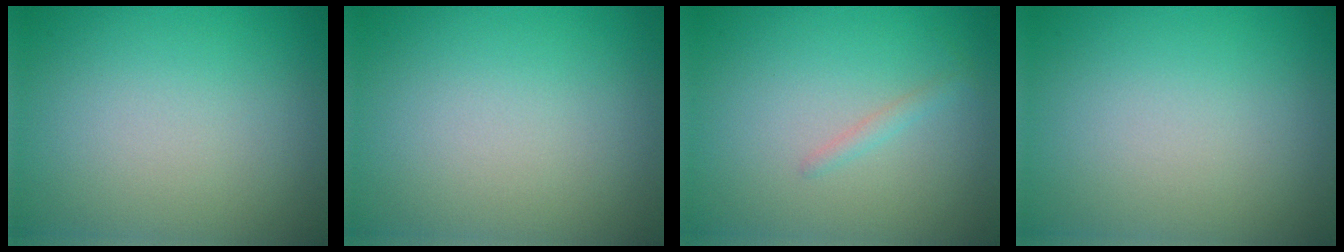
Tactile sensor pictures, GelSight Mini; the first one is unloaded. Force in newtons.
{"total": 0.0}
{"total": 0.8, "press": 0.8, "slide": 0.1}
{"total": 0.0}